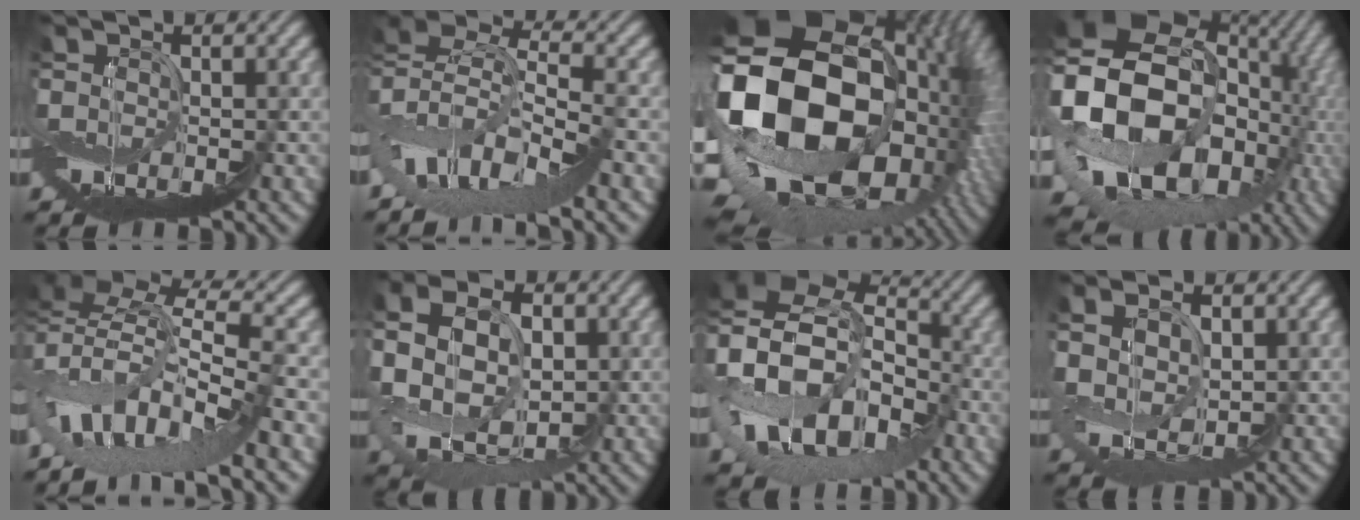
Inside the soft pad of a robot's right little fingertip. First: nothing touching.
{"total": 5.0, "force": [-4.3, 0.0, 2.5], "torque": [-0.077, 0.027, -0.076]}
{"total": 14.2, "force": [0.9, 10.2, 9.9], "torque": [-0.241, -0.021, 0.045]}
{"total": 12.3, "force": [1.1, 10.1, 6.9], "torque": [-0.187, 0.004, 0.039]}
{"total": 5.9, "force": [-4.6, 0.1, 3.7], "torque": [-0.118, 0.026, -0.076]}
{"total": 4.4, "force": [1.0, 3.4, 2.6], "torque": [-0.085, 0.020, 0.019]}
{"total": 9.9, "force": [-2.4, 7.7, 5.8], "torque": [-0.154, 0.019, -0.042]}
{"total": 2.2, "force": [2.1, -0.5, -0.4], "torque": [-0.028, 0.020, 0.037]}